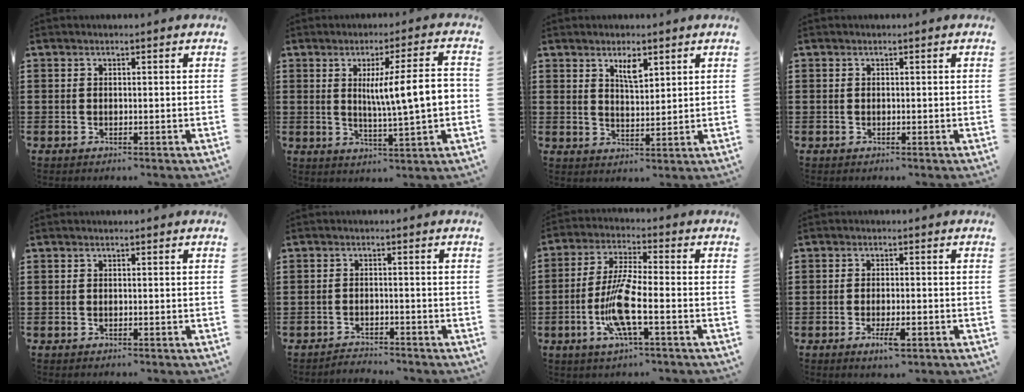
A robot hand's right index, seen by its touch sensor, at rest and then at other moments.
{"total": 9.5, "force": [0.9, 0.9, 9.4], "torque": [-0.153, -0.005, 0.008]}
{"total": 3.5, "force": [2.3, 1.2, 2.4], "torque": [-0.037, -0.002, 0.037]}
{"total": 0.0}
{"total": 0.0}
{"total": 2.0, "force": [-2.0, 0.1, 0.0], "torque": [-0.006, 0.002, -0.043]}
{"total": 9.1, "force": [-2.8, 1.5, 8.5], "torque": [-0.181, -0.017, -0.055]}
{"total": 3.5, "force": [-1.6, 0.8, 3.0], "torque": [-0.061, -0.007, -0.030]}